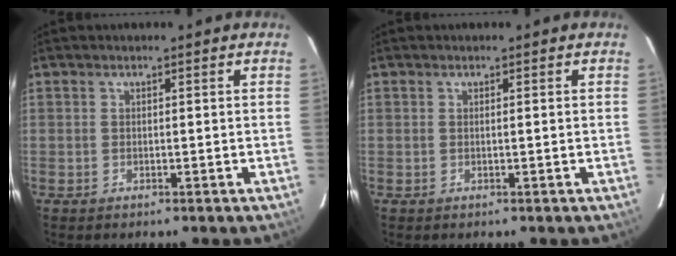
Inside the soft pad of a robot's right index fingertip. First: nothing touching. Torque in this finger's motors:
{"motor_torque": [-0.07, -0.06, 0.04, 0.01]}